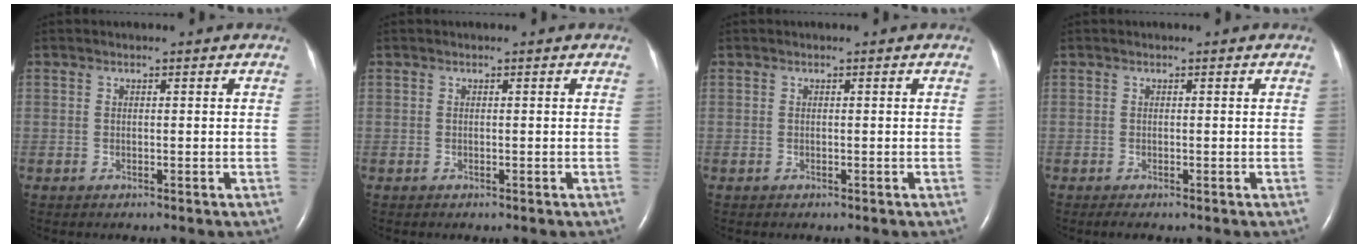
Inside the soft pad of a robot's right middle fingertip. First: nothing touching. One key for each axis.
{"total": 0.0}
{"total": 0.0}
{"total": 0.7, "fx": -0.5, "fy": 0.0, "fz": 0.5, "tx": -0.014, "ty": -0.002, "tz": -0.008}